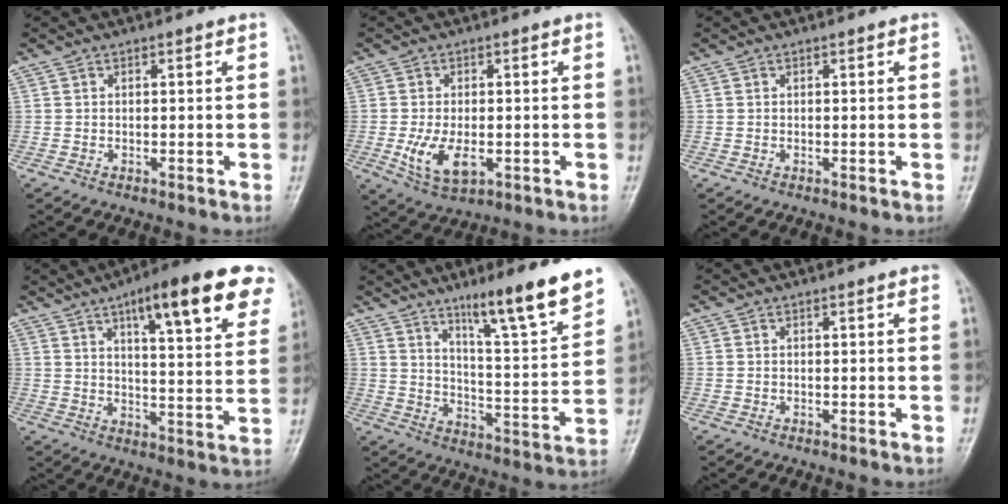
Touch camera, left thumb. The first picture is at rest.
{"total": 7.4, "force": [-1.7, 3.9, 6.0], "torque": [-0.114, -0.006, -0.022]}
{"total": 0.0}
{"total": 18.7, "force": [10.4, 4.7, 14.9], "torque": [-0.175, -0.027, 0.144]}
{"total": 15.2, "force": [10.7, 1.4, 10.8], "torque": [-0.150, -0.069, 0.171]}
{"total": 0.7, "force": [0.5, 0.0, 0.6], "torque": [-0.010, 0.002, 0.004]}